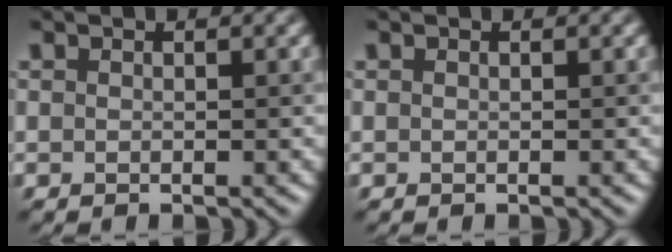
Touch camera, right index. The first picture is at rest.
{"total": 0.0}